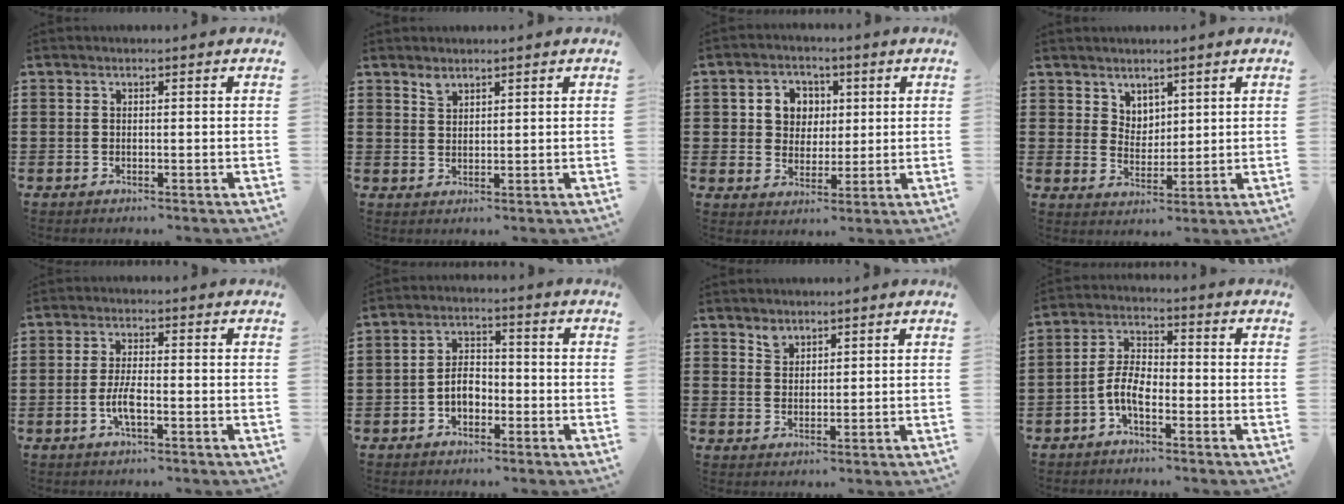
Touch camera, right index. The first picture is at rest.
{"total": 1.9, "force": [1.6, 0.8, 0.5], "torque": [-0.013, 0.001, 0.031]}
{"total": 5.3, "force": [1.2, 4.9, 1.8], "torque": [-0.050, 0.014, 0.018]}
{"total": 4.0, "force": [3.1, 2.4, 0.1], "torque": [-0.015, 0.000, 0.060]}
{"total": 3.7, "force": [-1.3, 1.0, 3.3], "torque": [-0.079, -0.004, -0.030]}
{"total": 4.1, "force": [-1.6, 2.7, 2.7], "torque": [-0.058, 0.006, -0.034]}
{"total": 2.2, "force": [1.9, 1.2, 0.3], "torque": [-0.010, 0.001, 0.037]}
{"total": 5.5, "force": [-2.5, 2.5, 4.2], "torque": [-0.107, 0.002, -0.058]}